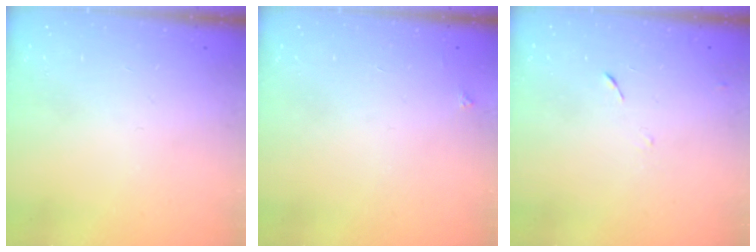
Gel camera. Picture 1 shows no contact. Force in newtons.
{"total": 2.1, "press": 2.1, "slide": 0.3}
{"total": 6.3, "press": 6.2, "slide": 0.6}